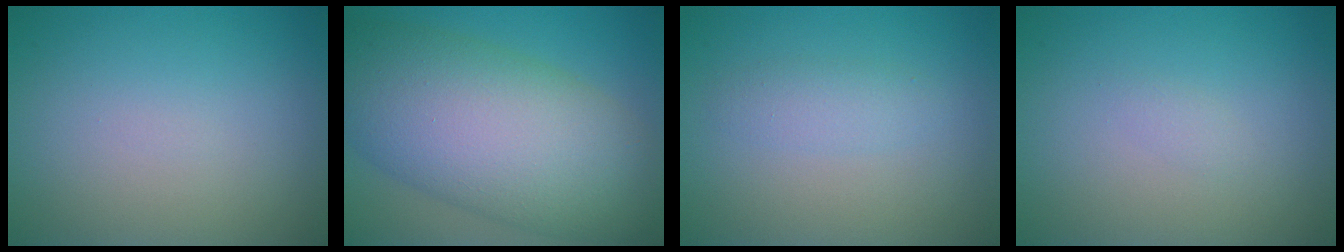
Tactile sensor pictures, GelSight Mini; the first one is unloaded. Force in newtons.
{"total": 13.0, "press": 13.0, "slide": 0.2}
{"total": 1.6, "press": 1.6, "slide": 0.1}
{"total": 0.7, "press": 0.7, "slide": 0.1}